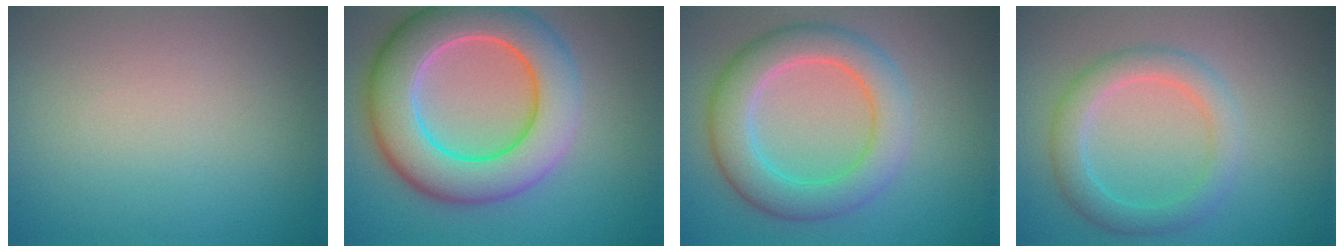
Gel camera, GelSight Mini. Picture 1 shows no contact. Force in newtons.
{"total": 9.8, "press": 9.8, "slide": 0.3}
{"total": 5.8, "press": 5.8, "slide": 0.3}
{"total": 3.5, "press": 3.5, "slide": 0.1}